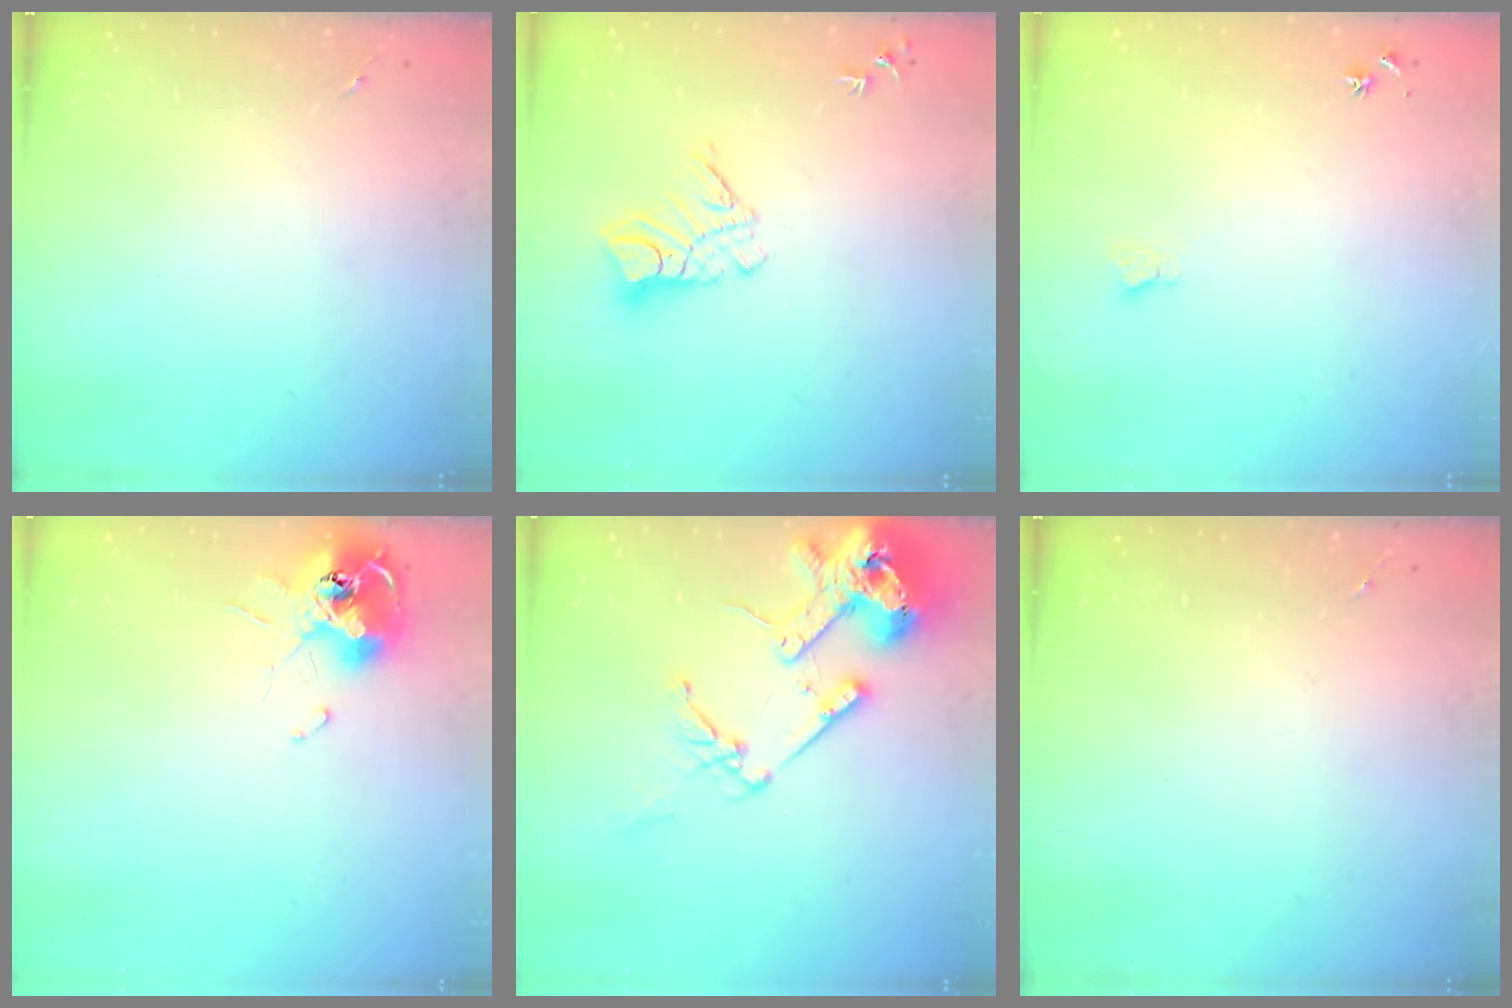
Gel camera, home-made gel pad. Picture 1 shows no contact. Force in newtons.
{"total": 10.5, "press": 10.4, "slide": 1.0}
{"total": 3.9, "press": 3.9, "slide": 0.4}
{"total": 11.6, "press": 11.6, "slide": 1.1}
{"total": 17.6, "press": 17.4, "slide": 2.3}
{"total": 0.0}